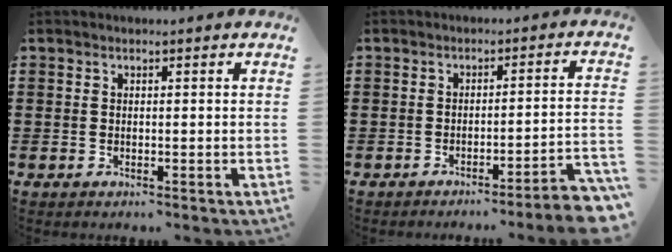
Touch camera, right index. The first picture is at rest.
{"total": 3.6, "force": [-3.1, -0.5, 1.8], "torque": [-0.032, -0.016, -0.063]}